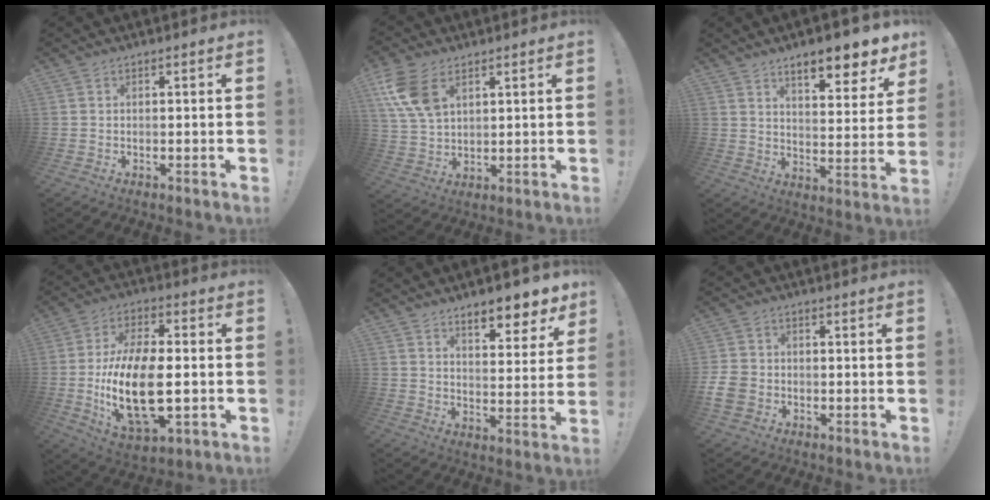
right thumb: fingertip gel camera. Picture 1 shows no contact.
{"total": 12.0, "force": [5.6, 7.4, 7.5], "torque": [-0.141, -0.016, 0.110]}
{"total": 10.8, "force": [8.2, 2.2, 6.7], "torque": [-0.095, -0.059, 0.137]}
{"total": 21.2, "force": [-2.9, 11.1, 17.8], "torque": [-0.333, -0.001, -0.046]}
{"total": 9.1, "force": [7.2, 2.6, 4.9], "torque": [-0.054, -0.059, 0.124]}
{"total": 7.1, "force": [-2.4, 5.7, 3.5], "torque": [-0.077, 0.012, -0.043]}